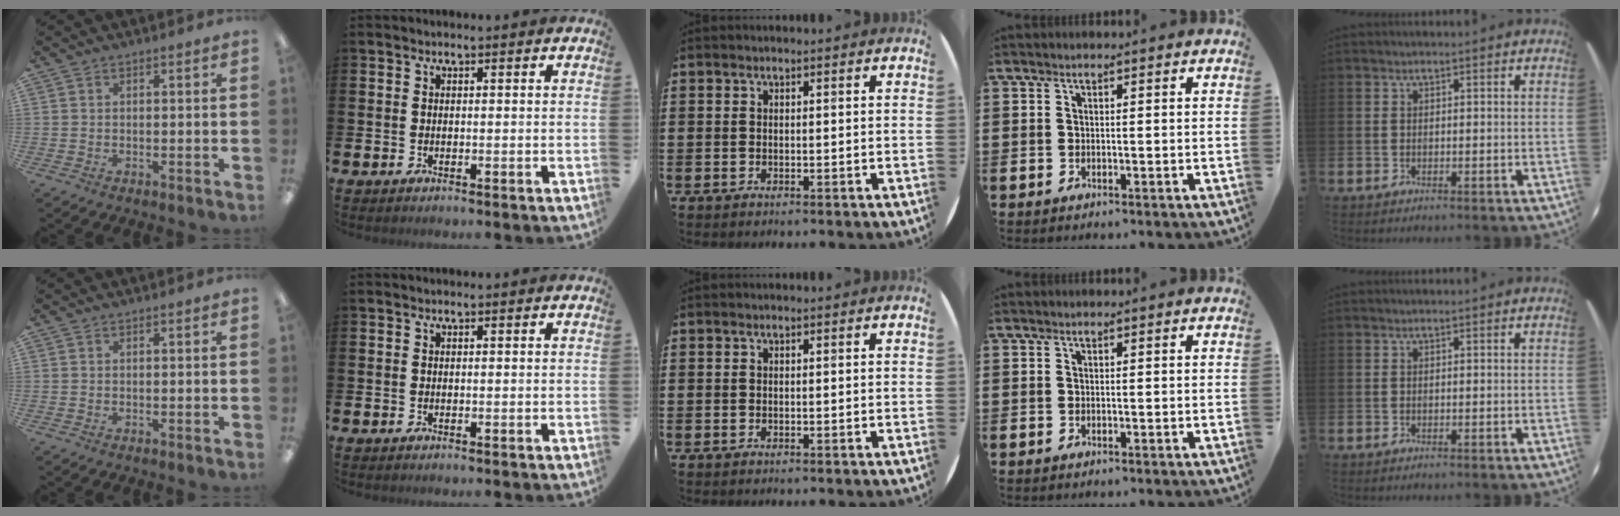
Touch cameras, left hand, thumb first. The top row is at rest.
{}